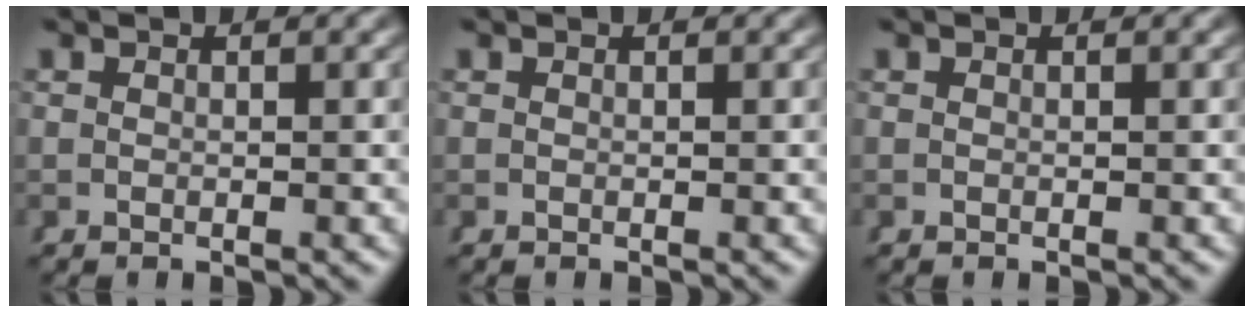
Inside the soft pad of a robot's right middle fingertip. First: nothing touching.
{"total": 0.0}
{"total": 0.0}